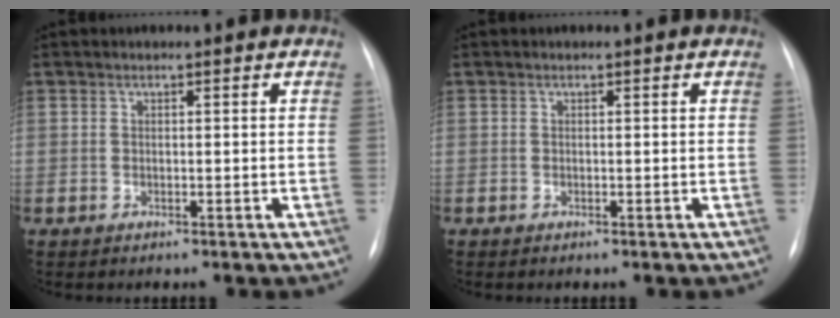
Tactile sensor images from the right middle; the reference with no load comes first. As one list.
[{"total": 0.0}]